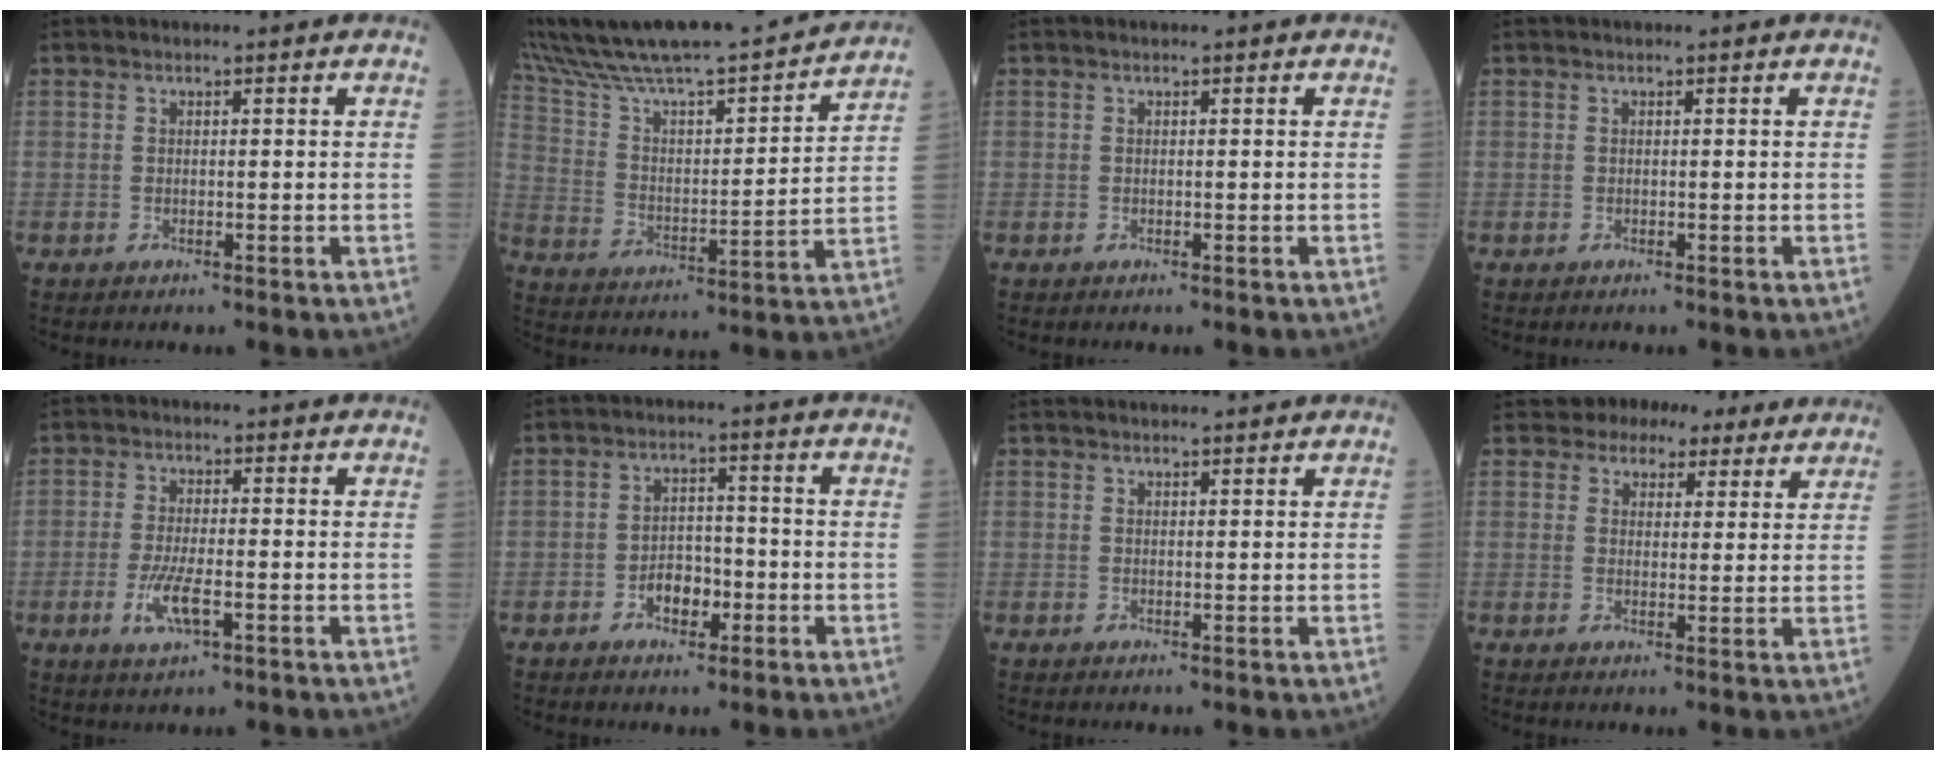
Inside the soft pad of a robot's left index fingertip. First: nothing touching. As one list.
[{"total": 24.4, "force": [21.2, 3.0, 11.7], "torque": [-0.198, 0.013, 0.328]}, {"total": 0.0}, {"total": 0.0}, {"total": 4.7, "force": [-1.6, 1.1, 4.3], "torque": [-0.094, -0.008, -0.027]}, {"total": 4.1, "force": [-1.7, 2.5, 2.7], "torque": [-0.044, 0.007, -0.031]}, {"total": 5.4, "force": [5.1, 0.5, 1.4], "torque": [-0.014, 0.025, 0.062]}, {"total": 7.9, "force": [6.7, 3.9, 1.1], "torque": [-0.007, 0.018, 0.075]}]